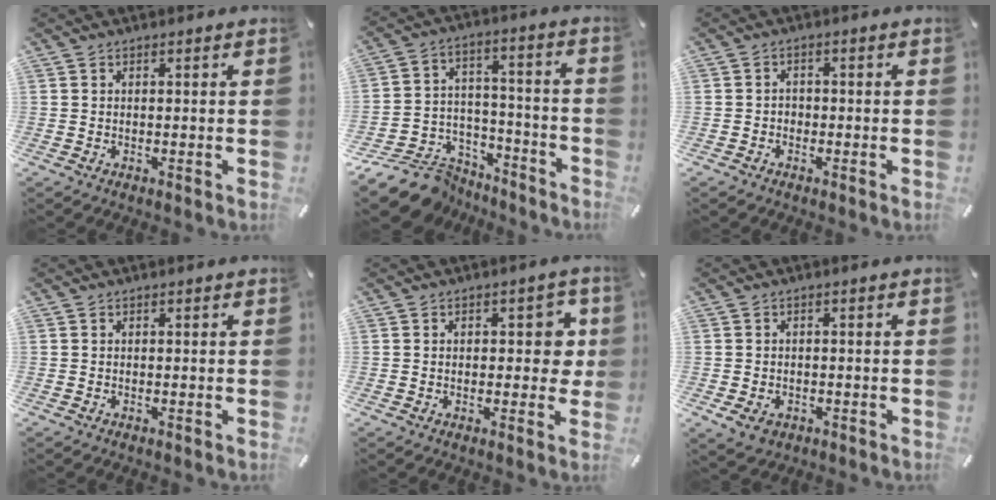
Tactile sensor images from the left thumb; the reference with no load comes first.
{"total": 12.8, "force": [-9.0, 8.3, 3.7], "torque": [-0.057, 0.052, -0.149]}
{"total": 2.2, "force": [-1.2, 1.7, 0.5], "torque": [-0.008, 0.011, -0.028]}
{"total": 0.0}
{"total": 6.5, "force": [0.9, 3.7, 5.3], "torque": [-0.055, -0.002, 0.005]}
{"total": 3.5, "force": [-1.7, 2.8, 1.4], "torque": [-0.035, 0.004, -0.033]}